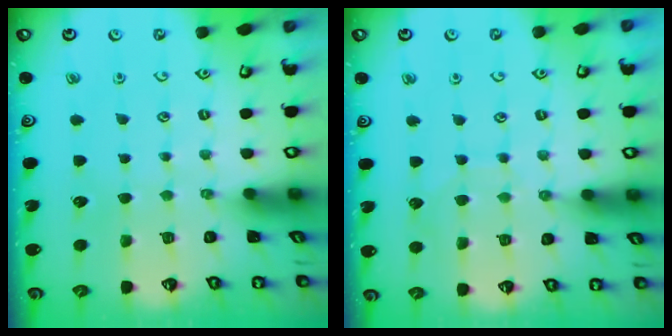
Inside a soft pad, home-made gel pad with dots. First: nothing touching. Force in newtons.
{"total": 5.7, "press": 5.7, "slide": 0.6}